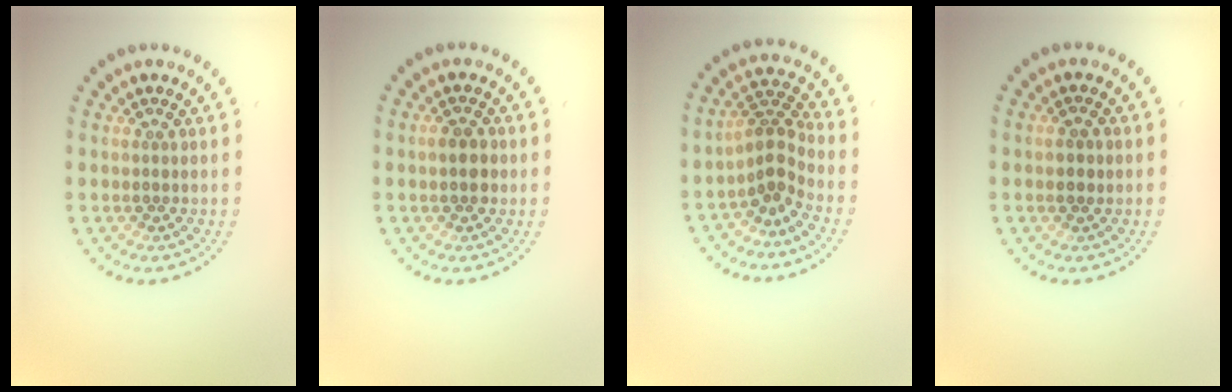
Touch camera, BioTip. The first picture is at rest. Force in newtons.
{"total": 1.9, "press": 1.9, "slide": 0.2}
{"total": 2.8, "press": 2.0, "slide": 1.9}
{"total": 1.0, "press": 0.9, "slide": 0.3}